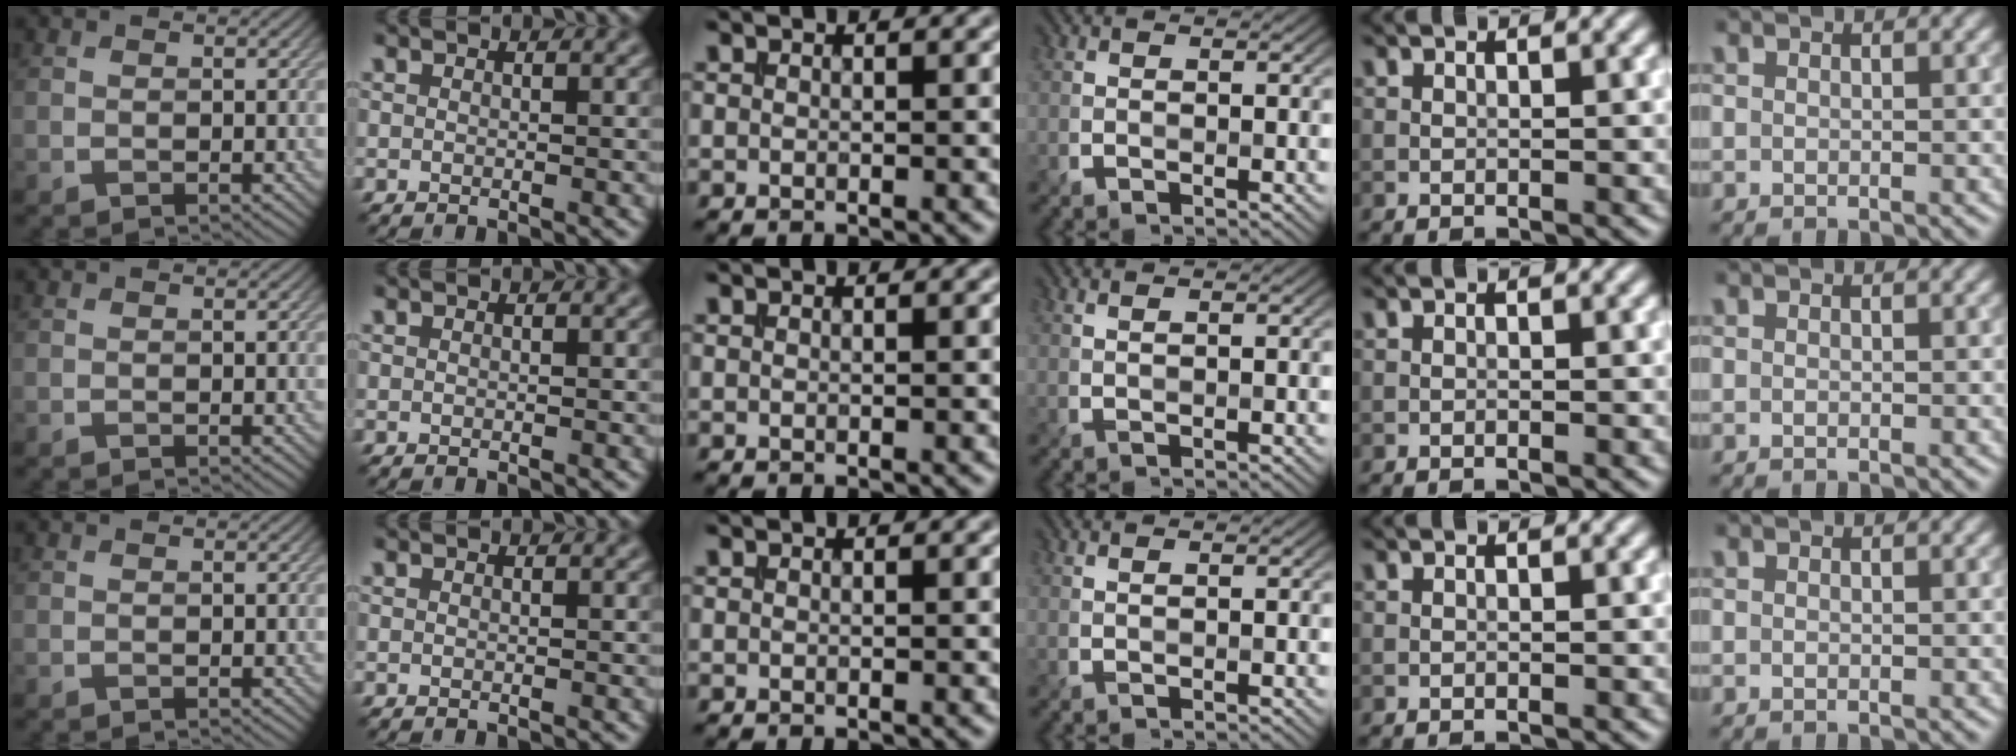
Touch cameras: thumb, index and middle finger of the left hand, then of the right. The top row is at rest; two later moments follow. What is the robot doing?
{"motion": "insert", "object": "bucket"}